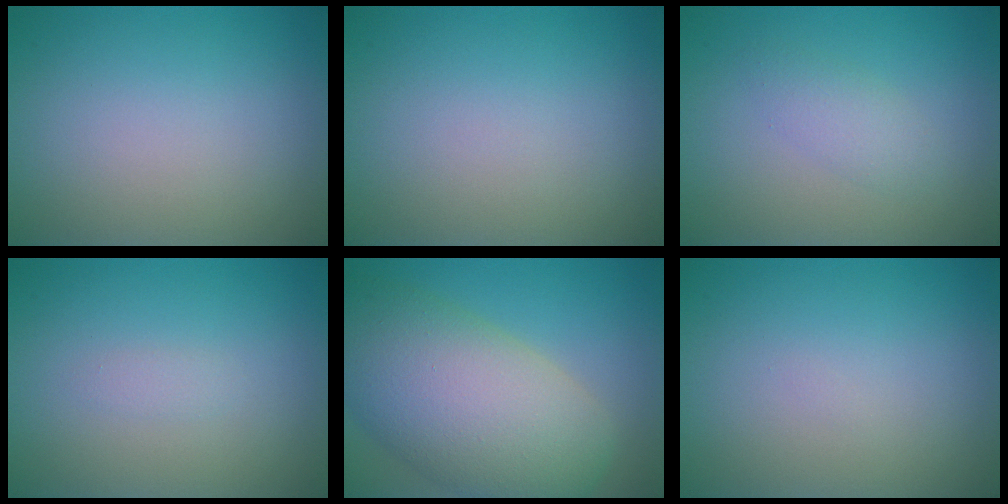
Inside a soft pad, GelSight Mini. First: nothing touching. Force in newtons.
{"total": 0.0}
{"total": 1.8, "press": 1.8, "slide": 0.1}
{"total": 0.7, "press": 0.7, "slide": 0.0}
{"total": 11.4, "press": 11.4, "slide": 0.8}
{"total": 0.0}